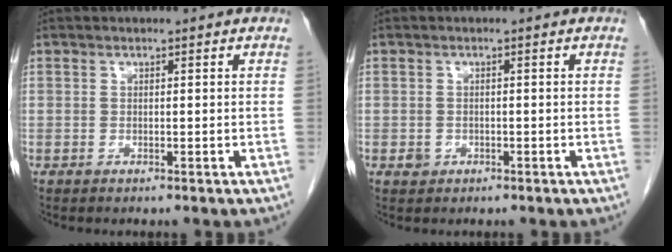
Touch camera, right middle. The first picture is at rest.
{"total": 1.3, "force": [-0.5, 1.2, 0.4], "torque": [-0.004, 0.004, -0.004]}